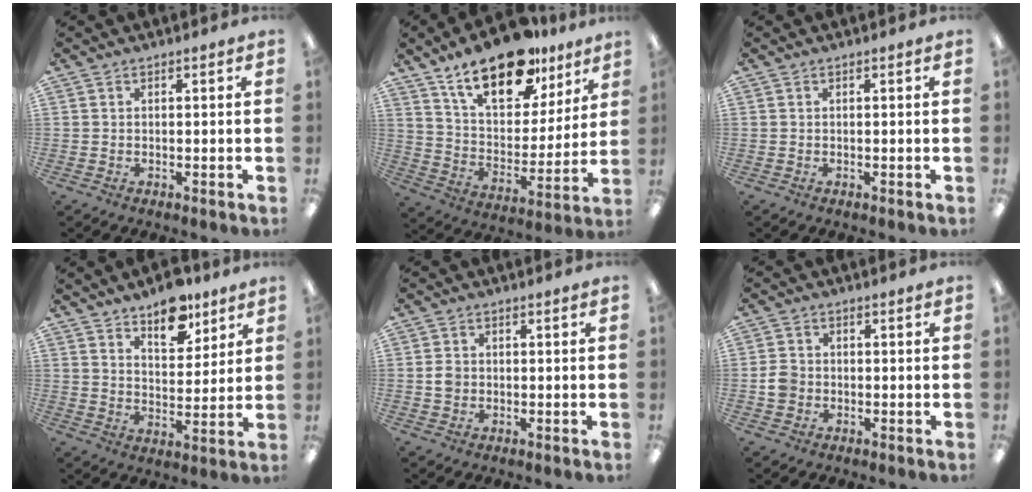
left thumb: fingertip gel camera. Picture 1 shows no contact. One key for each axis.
{"total": 21.1, "fx": 14.8, "fy": 9.9, "fz": 11.5, "tx": -0.191, "ty": -0.081, "tz": 0.258}
{"total": 0.0}
{"total": 10.9, "fx": 8.1, "fy": 5.2, "fz": 5.1, "tx": -0.051, "ty": -0.047, "tz": 0.138}
{"total": 2.4, "fx": 0.0, "fy": 2.1, "fz": 1.2, "tx": -0.014, "ty": 0.002, "tz": -0.005}
{"total": 3.7, "fx": -0.6, "fy": 3.4, "fz": 1.5, "tx": -0.017, "ty": 0.005, "tz": -0.012}